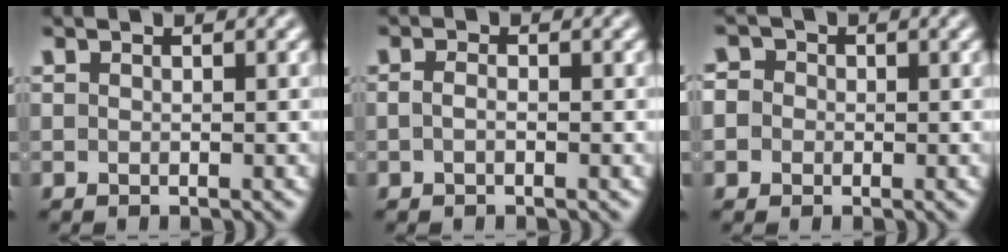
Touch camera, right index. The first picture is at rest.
{"total": 0.8, "force": [-0.4, 0.1, 0.7], "torque": [-0.015, -0.003, -0.005]}
{"total": 4.4, "force": [-0.1, 4.1, 1.5], "torque": [-0.036, -0.002, -0.012]}